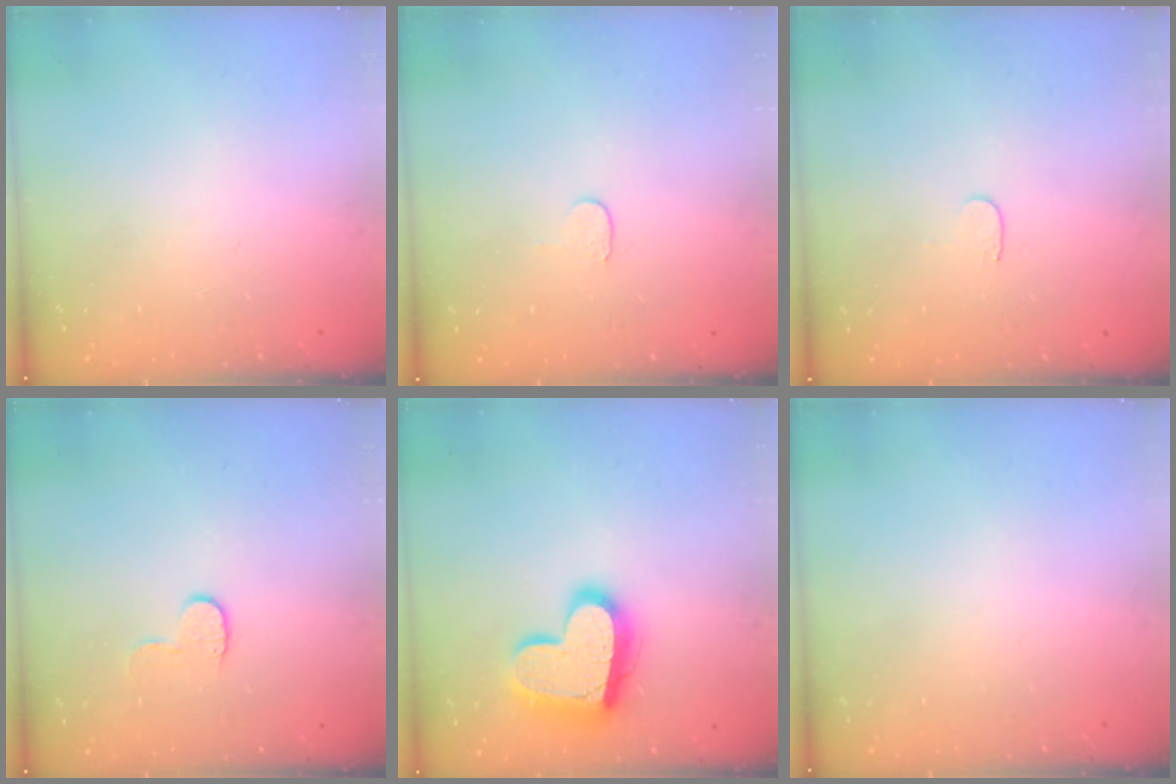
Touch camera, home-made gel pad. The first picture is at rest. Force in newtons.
{"total": 3.8, "press": 3.8, "slide": 0.4}
{"total": 3.4, "press": 3.4, "slide": 0.4}
{"total": 5.7, "press": 5.7, "slide": 0.5}
{"total": 18.1, "press": 18.1, "slide": 1.6}
{"total": 0.0}